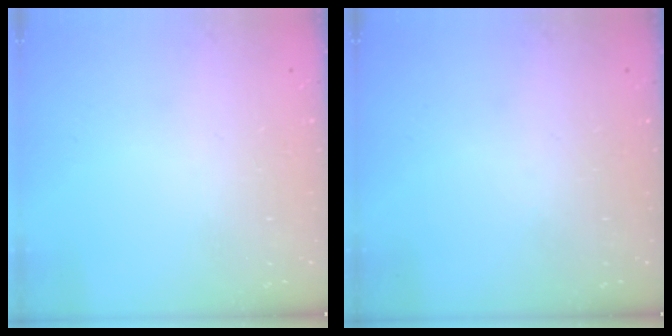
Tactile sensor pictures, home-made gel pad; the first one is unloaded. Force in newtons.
{"total": 0.0}